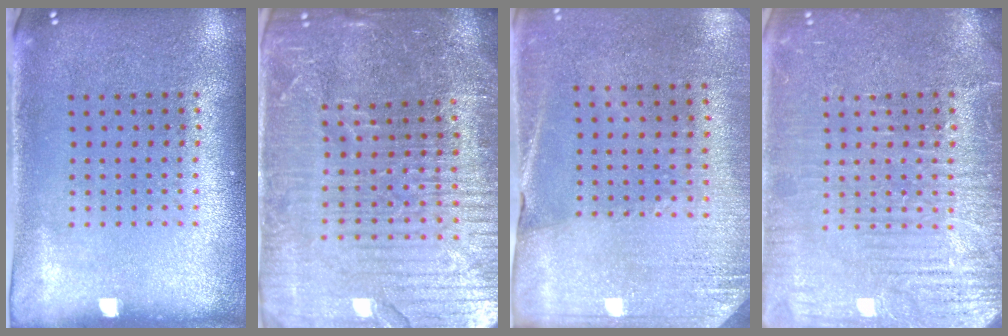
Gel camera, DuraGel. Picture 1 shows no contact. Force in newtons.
{"total": 5.6, "press": 5.1, "slide": 2.5}
{"total": 2.6, "press": 2.4, "slide": 1.1}
{"total": 5.8, "press": 5.7, "slide": 0.8}